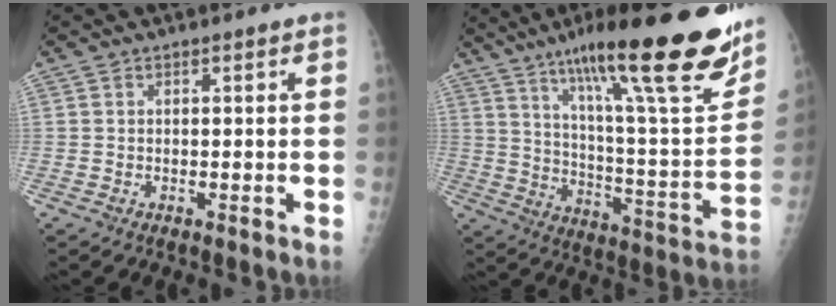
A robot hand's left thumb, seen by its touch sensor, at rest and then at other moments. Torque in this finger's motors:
{"motor_torque": [1.15, 0.05, 1.33, -1.44, 0.23]}